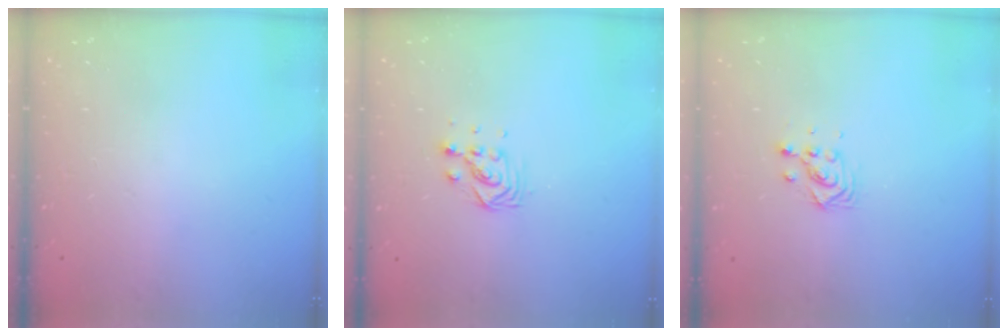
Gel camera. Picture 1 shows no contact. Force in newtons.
{"total": 4.3, "press": 4.2, "slide": 0.3}
{"total": 3.8, "press": 3.8, "slide": 0.3}